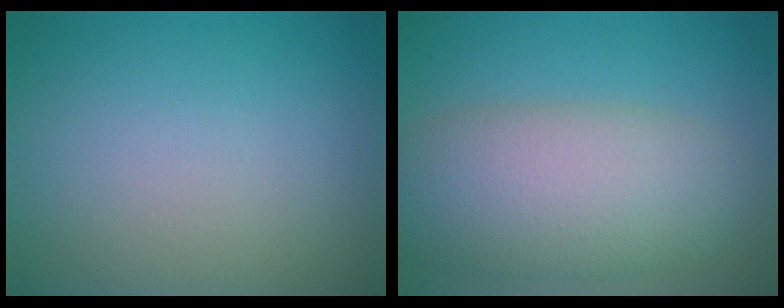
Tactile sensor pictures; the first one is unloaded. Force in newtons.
{"total": 8.4, "press": 8.4, "slide": 0.4}